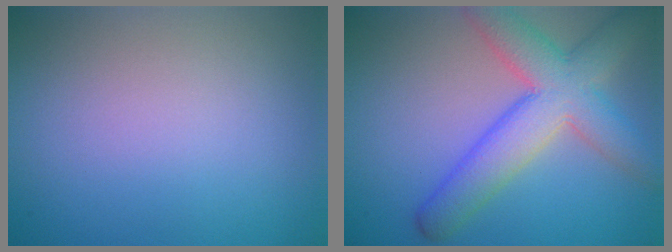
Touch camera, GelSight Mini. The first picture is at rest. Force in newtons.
{"total": 7.5, "press": 7.5, "slide": 0.4}